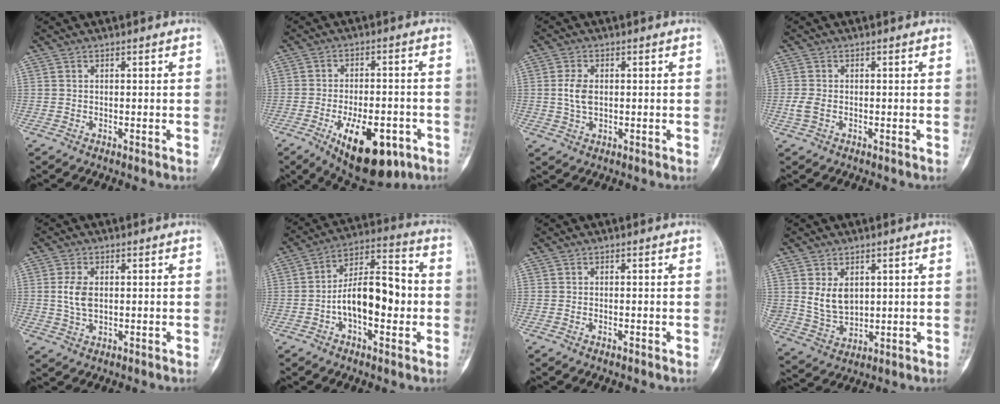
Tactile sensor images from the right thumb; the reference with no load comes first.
{"total": 16.5, "force": [-7.5, 7.6, 12.6], "torque": [-0.177, 0.018, -0.097]}
{"total": 4.3, "force": [0.2, 2.7, 3.3], "torque": [-0.068, 0.002, 0.005]}
{"total": 2.4, "force": [-0.6, 1.5, 1.8], "torque": [-0.050, 0.002, -0.015]}
{"total": 4.8, "force": [0.4, 2.9, 3.7], "torque": [-0.076, 0.000, 0.011]}
{"total": 14.3, "force": [-2.1, 7.2, 12.2], "torque": [-0.187, 0.042, -0.040]}
{"total": 0.7, "force": [-0.3, 0.3, 0.5], "torque": [-0.012, 0.003, -0.005]}
{"total": 7.0, "force": [2.1, 4.8, 4.6], "torque": [-0.070, -0.017, 0.057]}